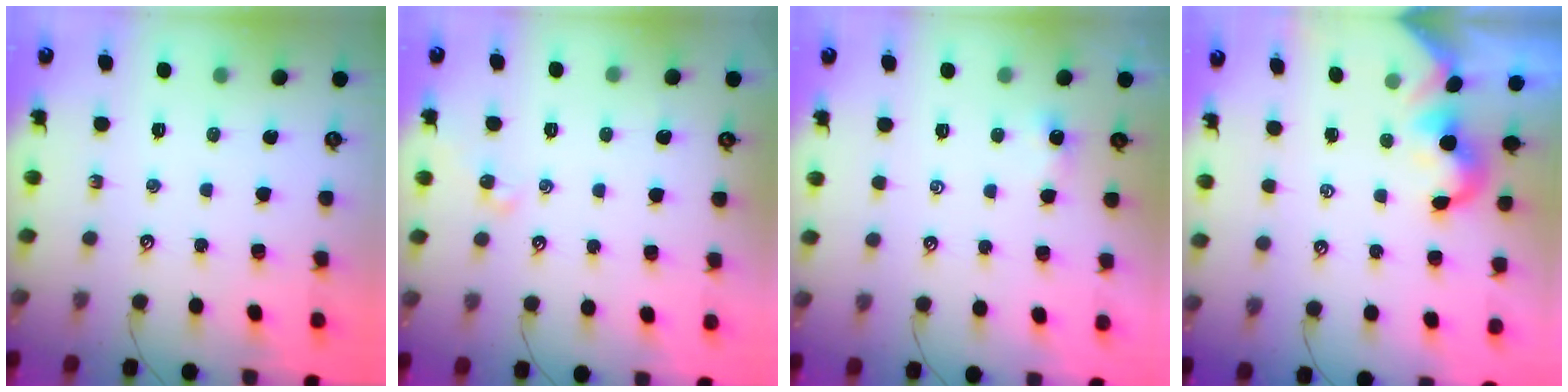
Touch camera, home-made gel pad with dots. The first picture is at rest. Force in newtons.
{"total": 2.1, "press": 2.0, "slide": 0.6}
{"total": 1.4, "press": 1.3, "slide": 0.3}
{"total": 0.6, "press": 0.5, "slide": 0.3}